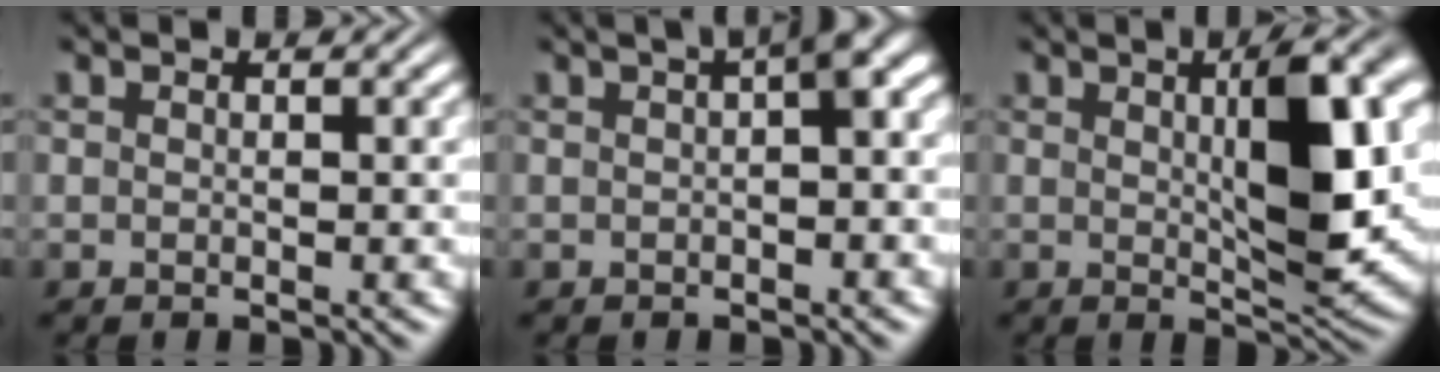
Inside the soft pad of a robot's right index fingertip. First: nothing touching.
{"total": 4.4, "force": [1.2, 1.5, 4.0], "torque": [-0.042, 0.024, 0.009]}
{"total": 7.9, "force": [1.3, 1.8, 7.5], "torque": [-0.103, 0.003, 0.020]}